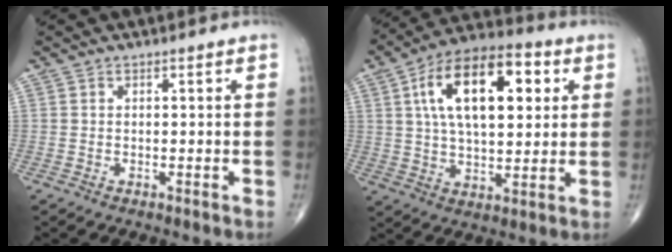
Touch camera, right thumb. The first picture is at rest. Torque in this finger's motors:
{"motor_torque": [0.91, 3.92, 1.91, 0.72, 0.60]}